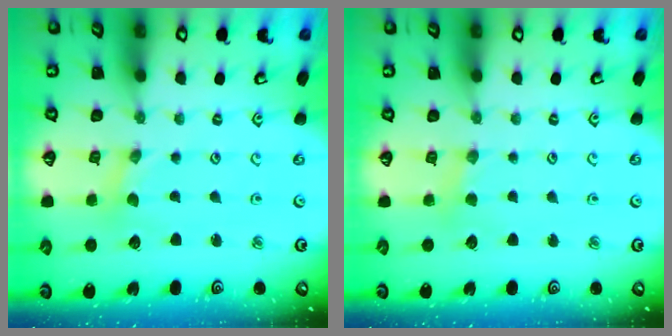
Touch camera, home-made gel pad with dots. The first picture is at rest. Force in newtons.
{"total": 2.5, "press": 2.5, "slide": 0.4}